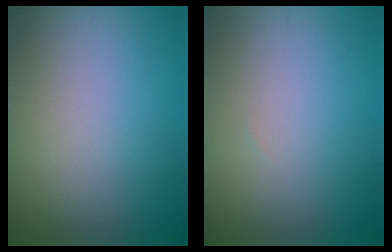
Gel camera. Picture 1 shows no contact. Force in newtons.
{"total": 0.0}